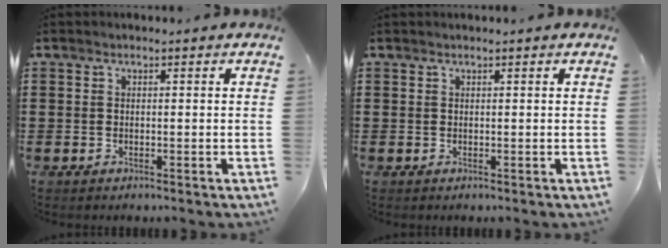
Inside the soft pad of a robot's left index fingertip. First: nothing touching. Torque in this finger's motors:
{"motor_torque": [-0.06, 0.12, -0.38, 0.02]}